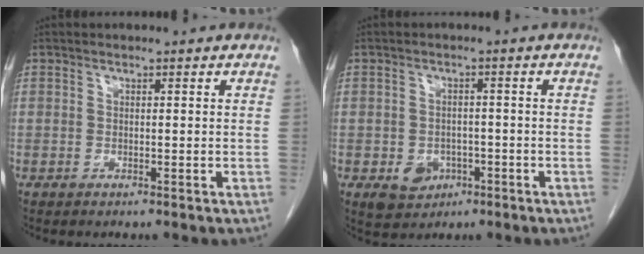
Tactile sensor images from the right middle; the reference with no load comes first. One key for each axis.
{"total": 4.5, "fx": -1.9, "fy": 3.5, "fz": 2.2, "tx": -0.033, "ty": 0.001, "tz": -0.019}